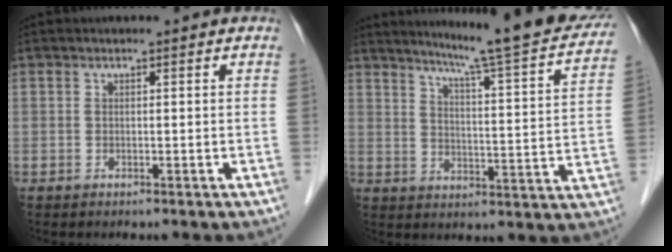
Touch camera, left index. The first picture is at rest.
{"total": 19.9, "force": [17.5, 0.4, 9.6], "torque": [-0.134, -0.044, 0.222]}